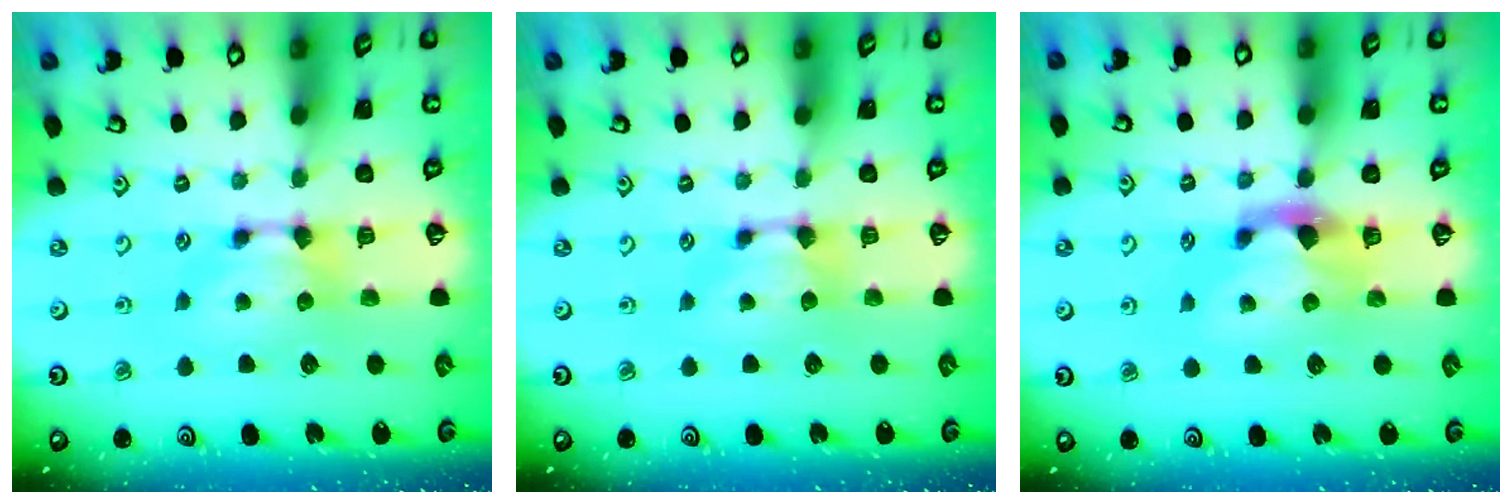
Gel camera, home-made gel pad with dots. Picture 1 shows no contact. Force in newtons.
{"total": 0.5, "press": 0.4, "slide": 0.3}
{"total": 2.2, "press": 1.9, "slide": 1.2}